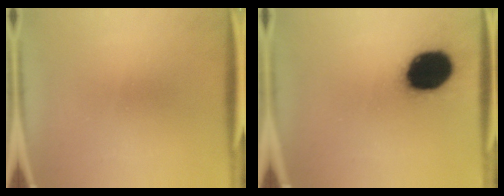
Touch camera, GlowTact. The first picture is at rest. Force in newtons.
{"total": 19.0}